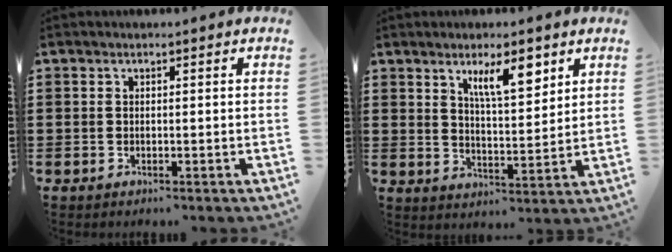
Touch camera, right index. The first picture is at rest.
{"total": 7.4, "force": [4.3, 2.3, 5.6], "torque": [-0.096, -0.003, 0.068]}